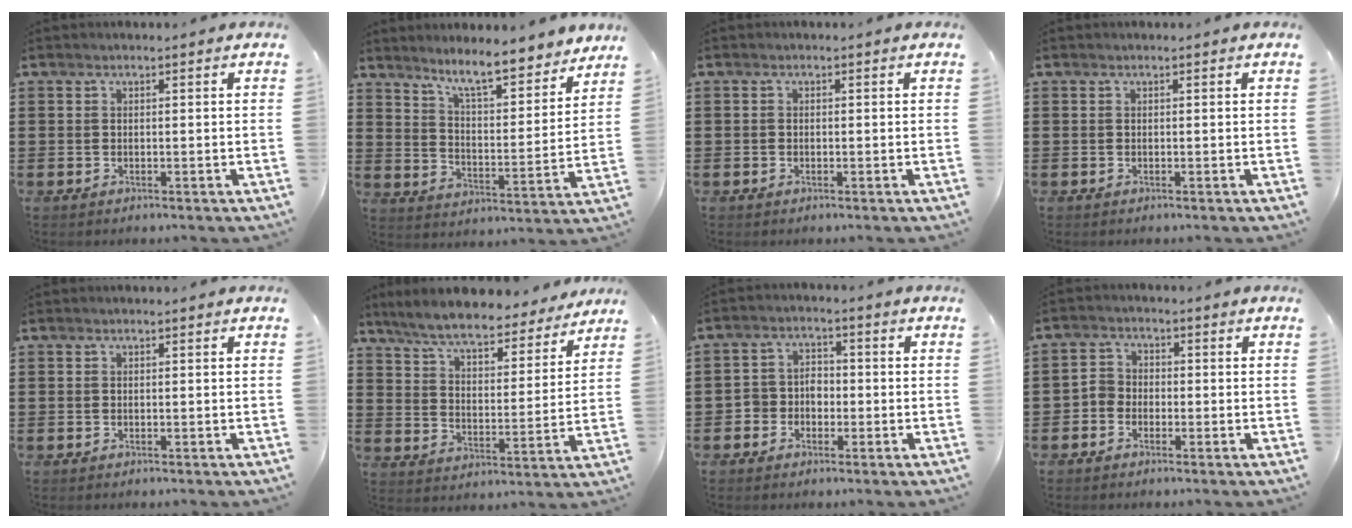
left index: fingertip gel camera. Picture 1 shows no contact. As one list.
[{"total": 8.2, "force": [7.4, 0.3, 3.6], "torque": [-0.079, -0.047, 0.126]}, {"total": 0.5, "force": [-0.3, 0.4, 0.2], "torque": [-0.006, 0.001, -0.005]}, {"total": 0.0}, {"total": 0.0}, {"total": 7.7, "force": [7.1, 0.7, 3.0], "torque": [-0.088, -0.039, 0.124]}, {"total": 3.3, "force": [-1.7, 2.7, 0.8], "torque": [-0.027, 0.009, -0.040]}, {"total": 2.6, "force": [-1.4, 2.1, 0.6], "torque": [-0.028, 0.006, -0.035]}]